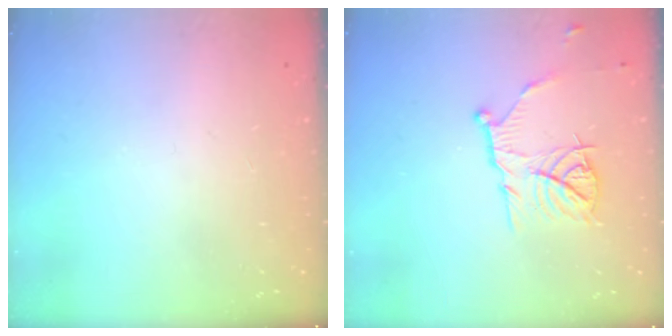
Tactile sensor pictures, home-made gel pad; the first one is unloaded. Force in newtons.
{"total": 11.2, "press": 11.2, "slide": 0.8}